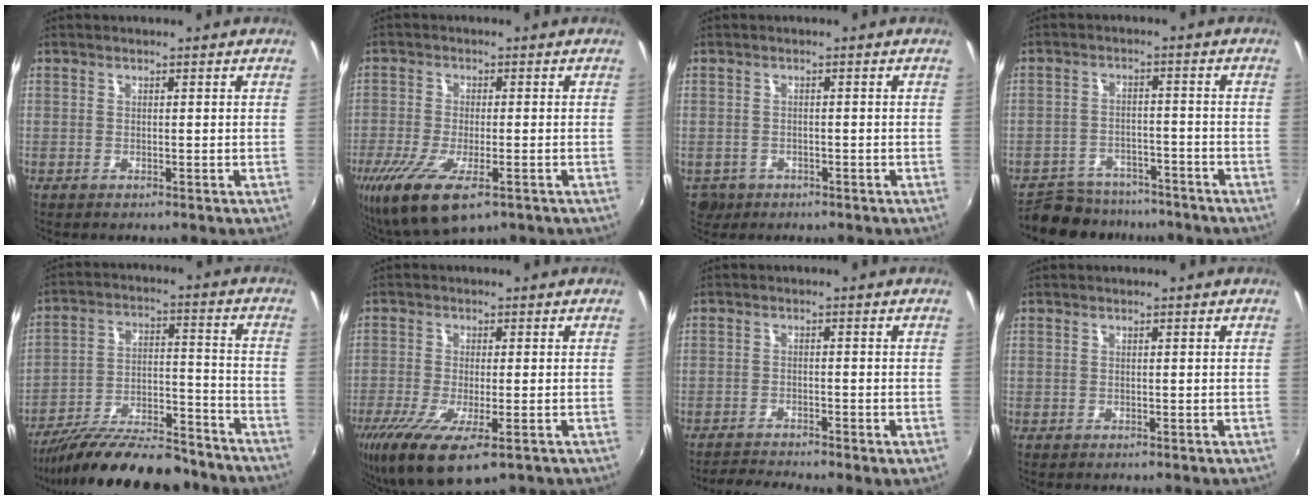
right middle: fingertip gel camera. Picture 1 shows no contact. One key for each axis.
{"total": 13.4, "fx": -7.3, "fy": 4.8, "fz": 10.1, "tx": -0.221, "ty": -0.056, "tz": -0.123}
{"total": 3.9, "fx": -1.8, "fy": 3.2, "fz": 1.2, "tx": -0.032, "ty": -0.007, "tz": -0.024}
{"total": 11.5, "fx": -10.1, "fy": 4.8, "fz": 2.8, "tx": -0.076, "ty": 0.003, "tz": -0.147}
{"total": 20.4, "fx": -17.0, "fy": 5.6, "fz": 9.9, "tx": -0.177, "ty": -0.013, "tz": -0.253}
{"total": 11.9, "fx": -6.4, "fy": 3.4, "fz": 9.5, "tx": -0.201, "ty": -0.051, "tz": -0.107}
{"total": 3.9, "fx": -3.4, "fy": 0.0, "fz": 1.9, "tx": -0.047, "ty": -0.013, "tz": -0.062}
{"total": 0.0}